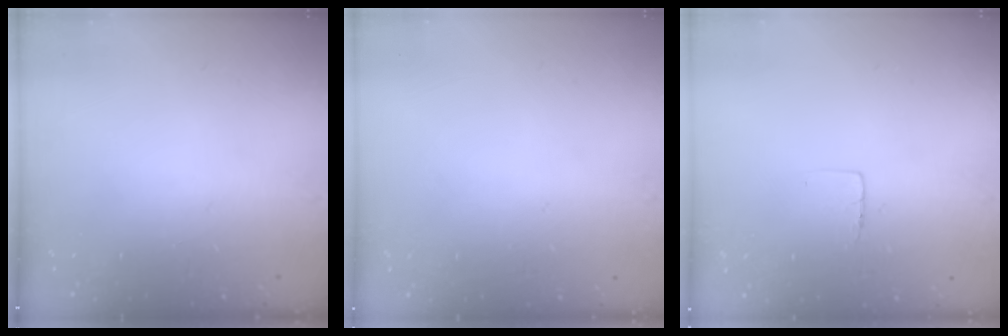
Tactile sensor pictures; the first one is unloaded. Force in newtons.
{"total": 0.0}
{"total": 3.5, "press": 3.5, "slide": 0.3}